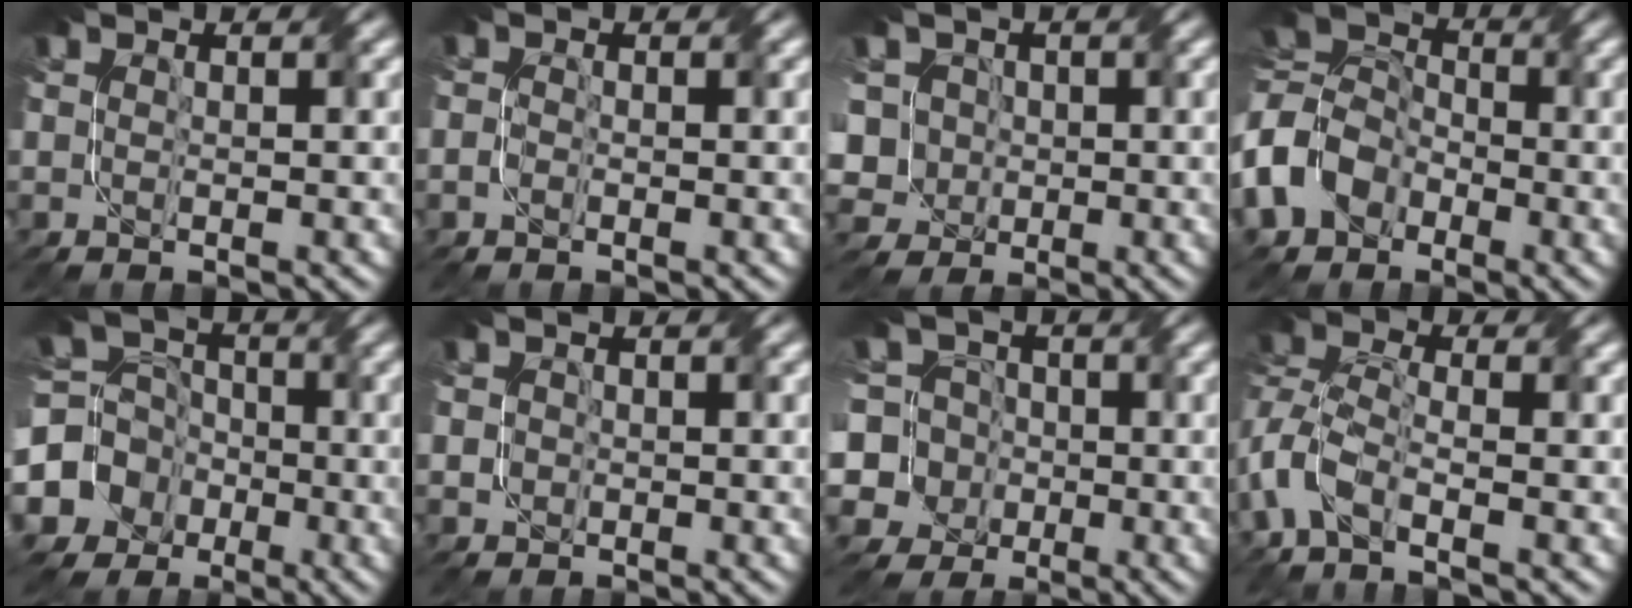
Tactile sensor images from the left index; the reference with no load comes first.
{"total": 0.8, "force": [-0.7, 0.0, 0.1], "torque": [-0.003, 0.002, -0.018]}
{"total": 6.5, "force": [0.7, 5.6, 3.1], "torque": [-0.076, 0.026, -0.026]}
{"total": 7.1, "force": [-2.9, 5.3, 3.6], "torque": [-0.089, 0.016, -0.077]}
{"total": 8.3, "force": [-3.3, 7.2, 2.5], "torque": [-0.073, -0.001, -0.080]}
{"total": 1.1, "force": [0.1, 1.0, 0.3], "torque": [0.002, 0.009, -0.005]}
{"total": 10.6, "force": [-1.0, 10.0, 3.1], "torque": [-0.117, 0.036, -0.043]}
{"total": 4.8, "force": [-2.3, 2.0, 3.7], "torque": [-0.090, 0.013, -0.062]}